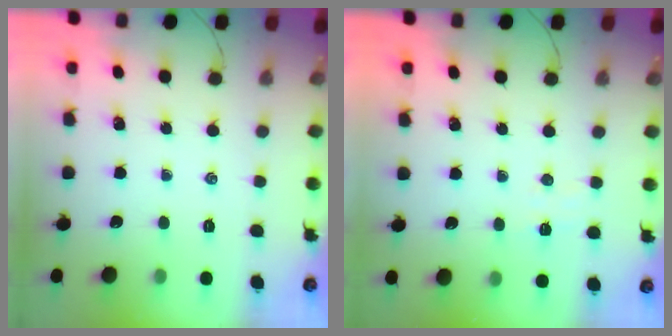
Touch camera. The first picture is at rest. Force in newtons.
{"total": 3.6, "press": 3.5, "slide": 0.9}